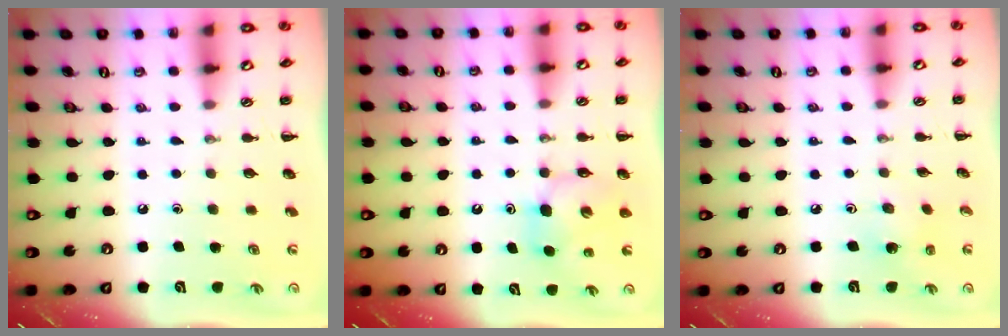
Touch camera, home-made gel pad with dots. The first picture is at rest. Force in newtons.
{"total": 6.5, "press": 6.5, "slide": 1.0}
{"total": 2.9, "press": 2.7, "slide": 0.9}